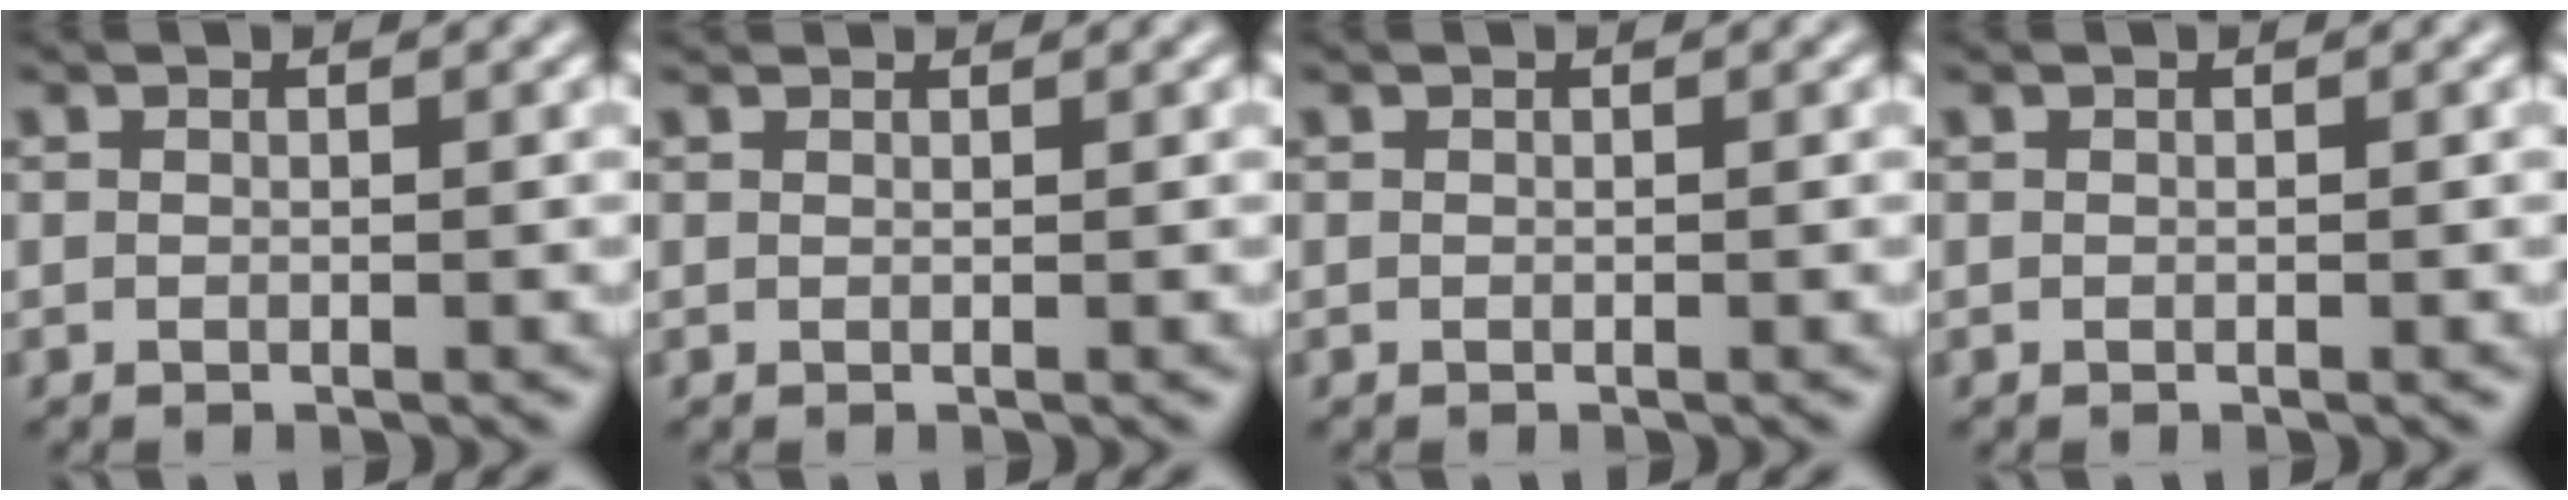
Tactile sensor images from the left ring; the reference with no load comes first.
{"total": 1.6, "force": [1.6, 0.2, 0.4], "torque": [-0.017, -0.002, 0.015]}
{"total": 0.0}
{"total": 0.0}